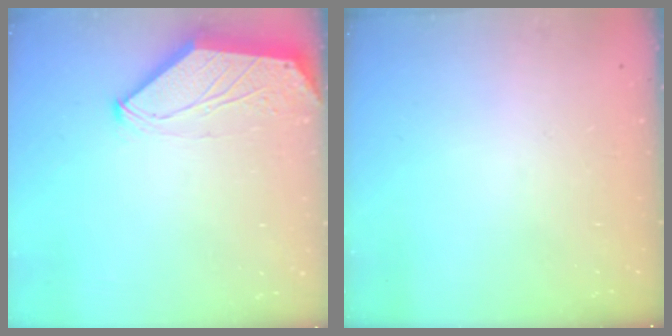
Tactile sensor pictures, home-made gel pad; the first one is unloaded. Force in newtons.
{"total": 0.0}